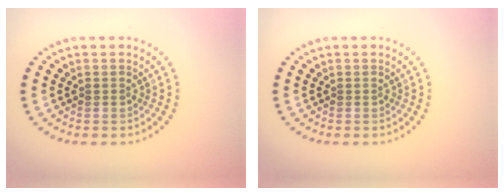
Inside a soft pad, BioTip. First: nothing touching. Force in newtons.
{"total": 0.0}